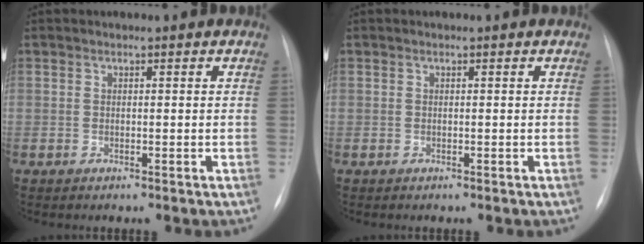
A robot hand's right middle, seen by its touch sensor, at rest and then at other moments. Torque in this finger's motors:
{"motor_torque": [0.05, -0.03, 0.01, 0.00]}